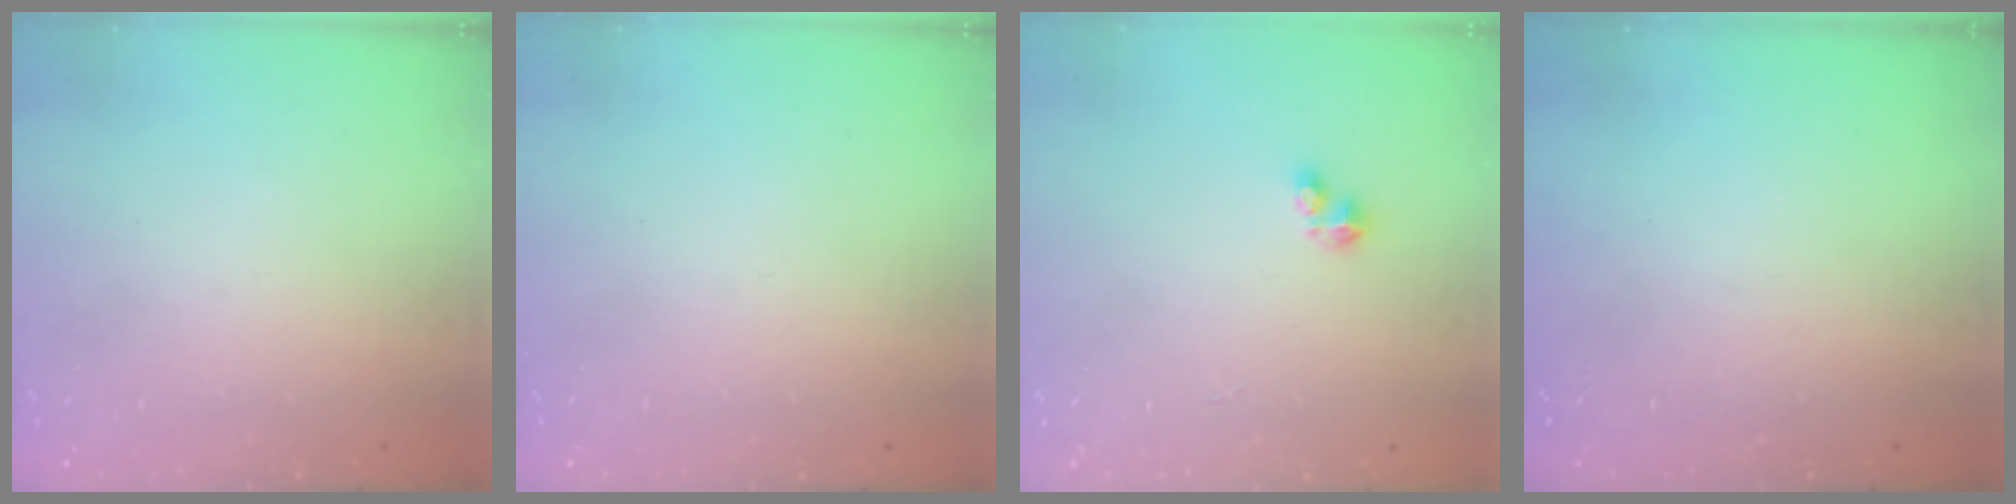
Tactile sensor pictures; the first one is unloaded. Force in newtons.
{"total": 0.0}
{"total": 2.5, "press": 2.5, "slide": 0.4}
{"total": 0.0}